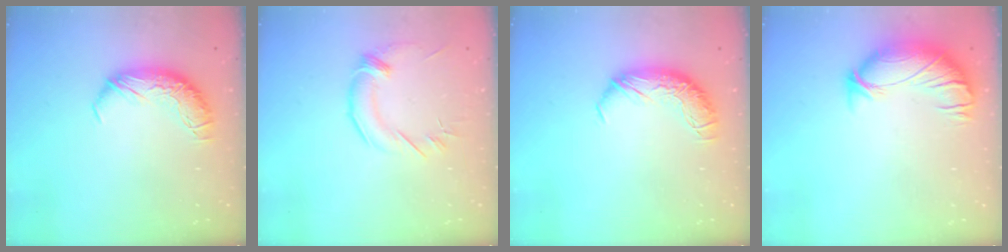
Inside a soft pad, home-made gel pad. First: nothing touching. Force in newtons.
{"total": 1.3, "press": 0.5, "slide": 1.2}
{"total": 0.0}
{"total": 3.2, "press": 2.5, "slide": 2.0}